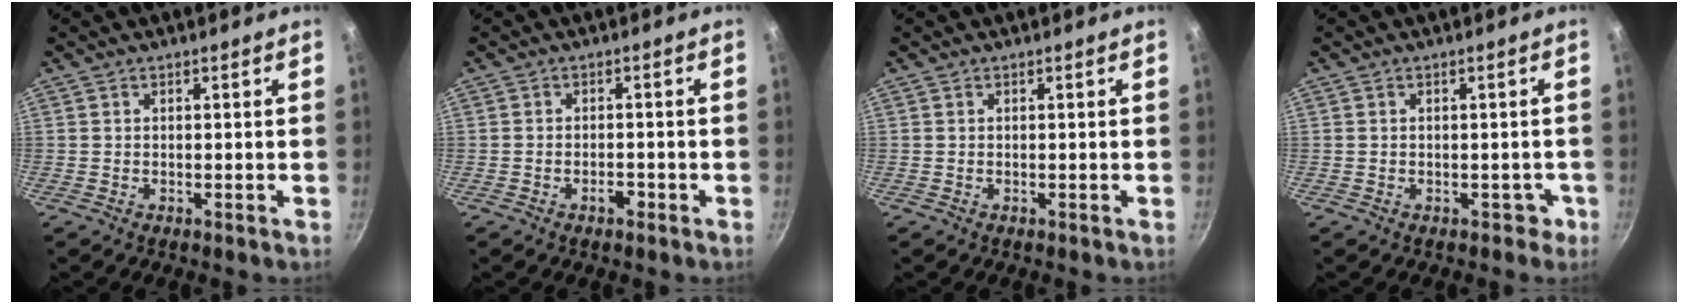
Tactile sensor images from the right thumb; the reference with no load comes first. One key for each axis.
{"total": 2.0, "fx": -1.2, "fy": 1.1, "fz": 1.3, "tx": -0.013, "ty": 0.014, "tz": -0.017}
{"total": 0.0}
{"total": 2.2, "fx": -0.8, "fy": 1.9, "fz": 0.9, "tx": 0.010, "ty": 0.022, "tz": 0.004}